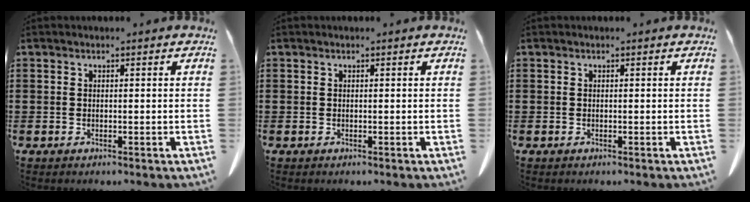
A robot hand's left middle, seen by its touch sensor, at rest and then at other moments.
{"total": 0.0}
{"total": 0.0}